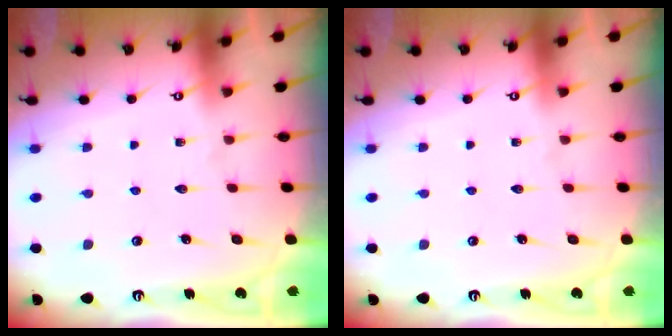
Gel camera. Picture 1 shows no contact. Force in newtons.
{"total": 0.0}